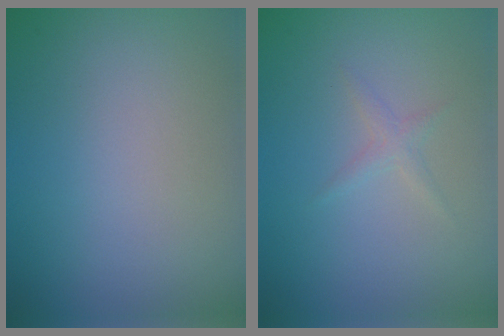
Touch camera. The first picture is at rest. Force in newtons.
{"total": 1.0, "press": 1.0, "slide": 0.1}